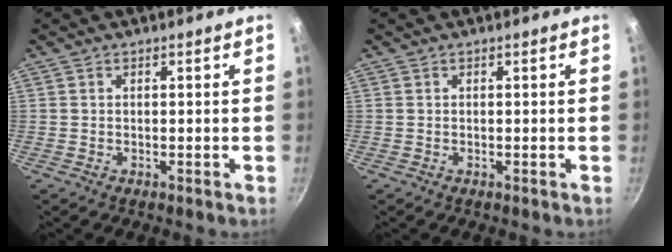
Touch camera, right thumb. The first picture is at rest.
{"total": 0.0}